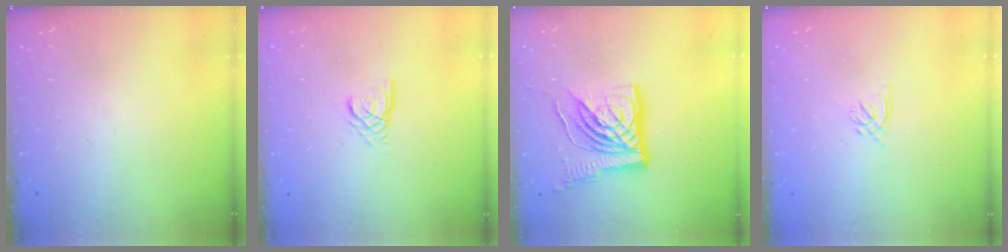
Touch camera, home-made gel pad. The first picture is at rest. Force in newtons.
{"total": 3.1, "press": 3.1, "slide": 0.1}
{"total": 15.5, "press": 15.4, "slide": 1.8}
{"total": 1.4, "press": 1.3, "slide": 0.5}